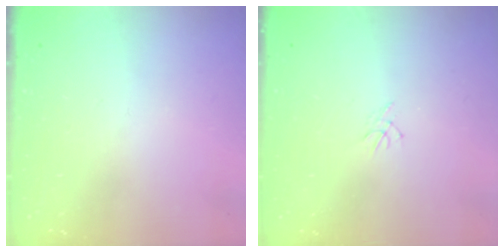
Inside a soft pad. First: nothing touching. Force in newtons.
{"total": 0.5, "press": 0.4, "slide": 0.3}